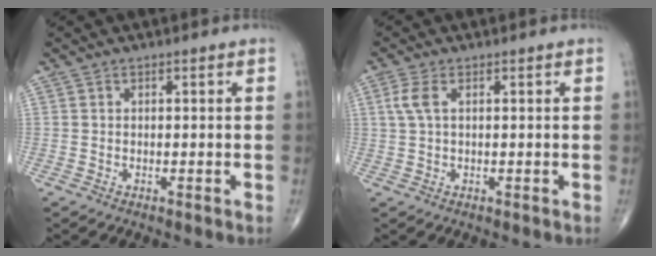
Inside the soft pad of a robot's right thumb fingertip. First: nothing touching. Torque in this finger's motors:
{"motor_torque": [-0.30, 0.21, 0.21, -0.08, 0.03]}